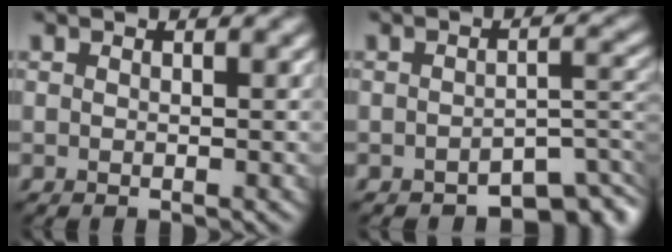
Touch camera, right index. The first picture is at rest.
{"total": 5.1, "force": [-3.8, 2.0, 2.7], "torque": [-0.023, -0.002, -0.048]}